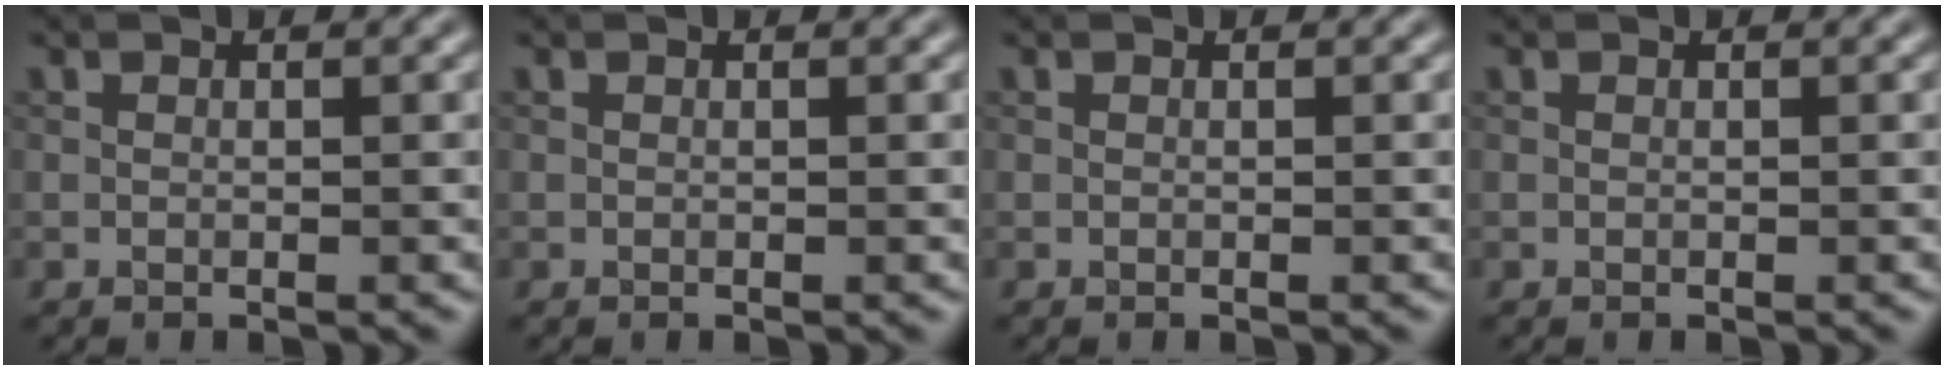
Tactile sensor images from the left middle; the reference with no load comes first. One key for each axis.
{"total": 0.0}
{"total": 0.0}
{"total": 0.0}